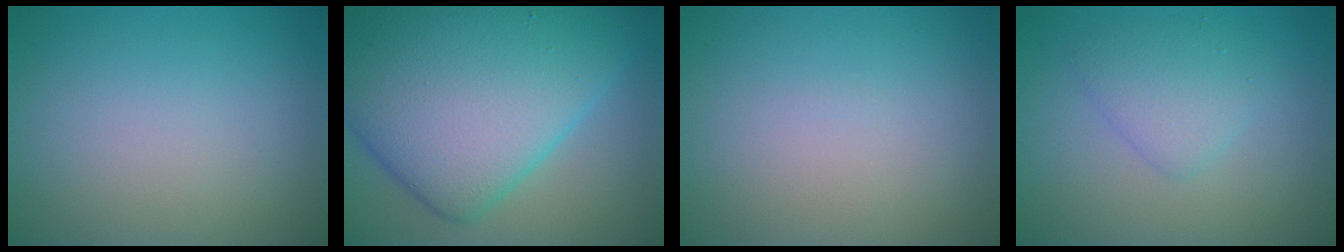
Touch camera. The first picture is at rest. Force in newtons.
{"total": 14.1, "press": 14.1, "slide": 0.2}
{"total": 0.0}
{"total": 2.6, "press": 2.6, "slide": 0.1}